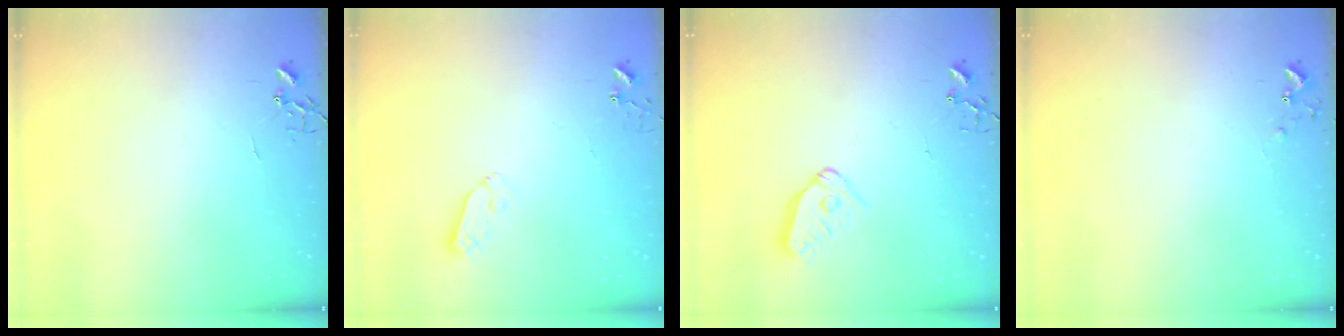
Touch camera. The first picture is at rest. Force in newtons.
{"total": 3.7, "press": 3.6, "slide": 0.5}
{"total": 10.0, "press": 9.9, "slide": 1.1}
{"total": 5.0, "press": 5.0, "slide": 0.5}